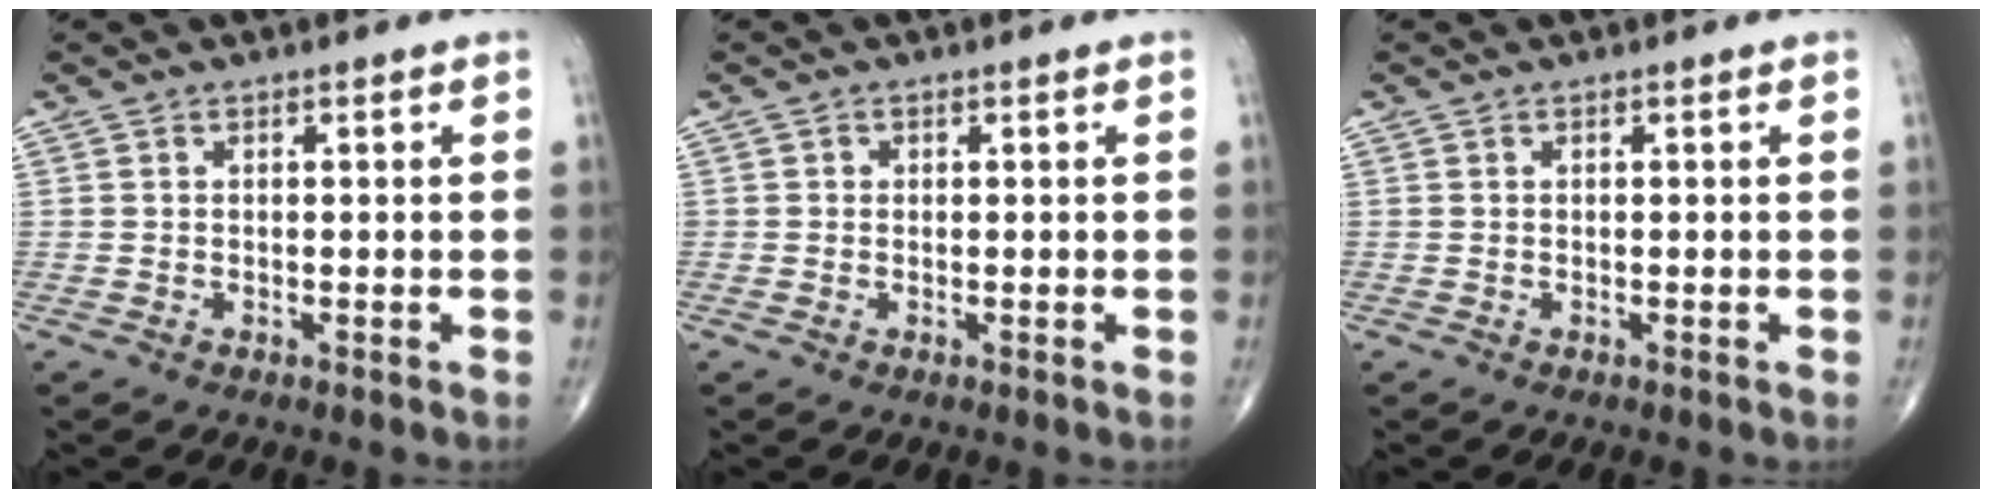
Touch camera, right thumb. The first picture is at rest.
{"total": 0.7, "force": [0.0, 0.7, 0.1], "torque": [0.004, 0.003, 0.001]}
{"total": 0.0}